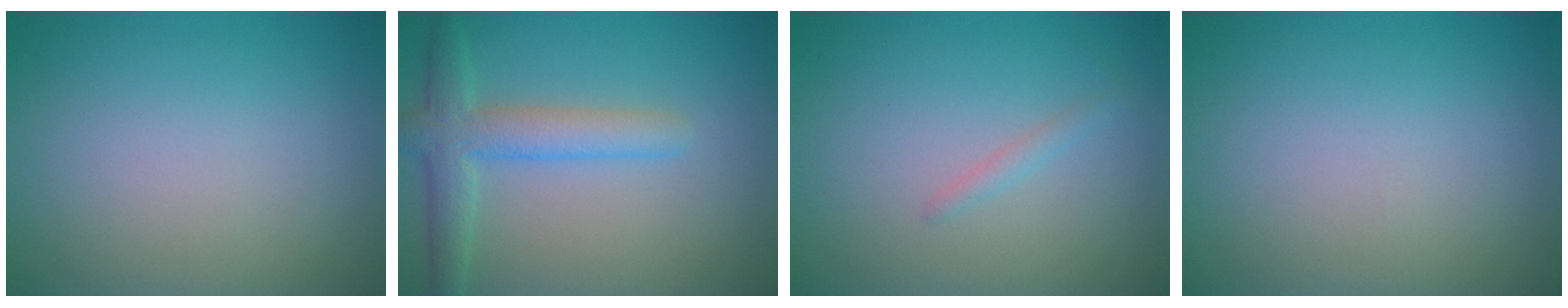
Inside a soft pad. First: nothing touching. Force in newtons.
{"total": 3.8, "press": 3.8, "slide": 0.2}
{"total": 0.8, "press": 0.8, "slide": 0.1}
{"total": 0.0}